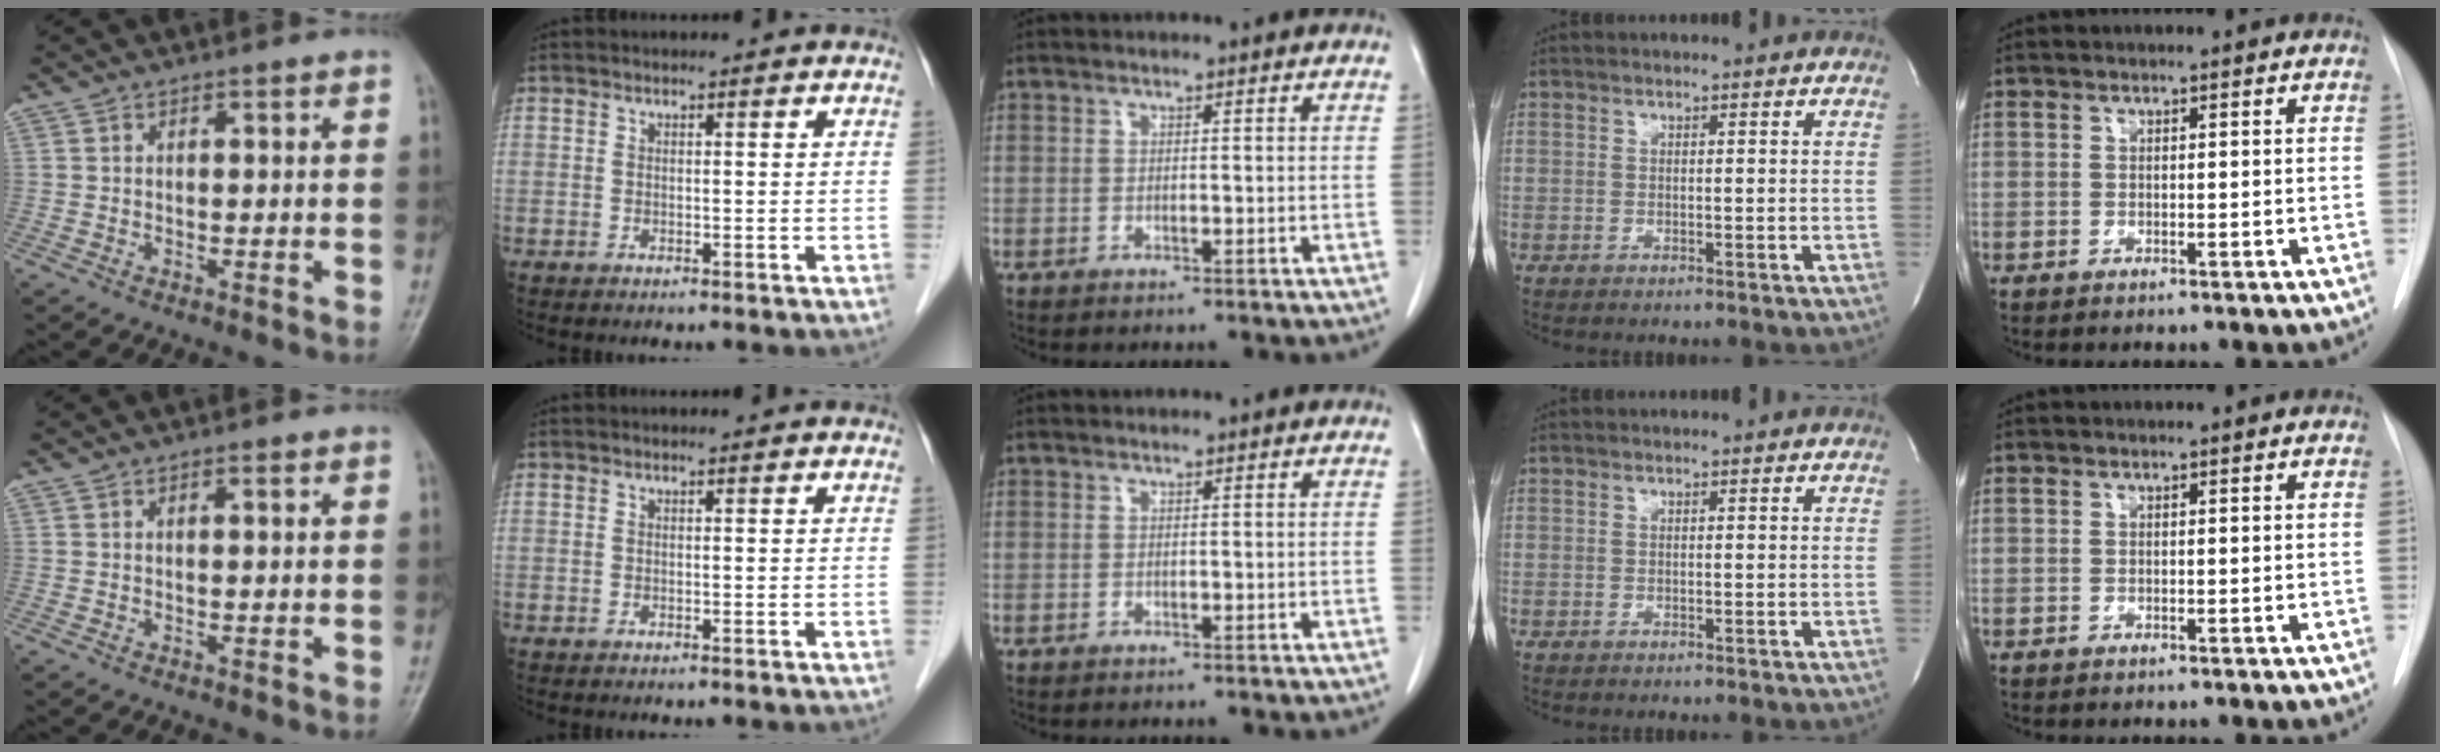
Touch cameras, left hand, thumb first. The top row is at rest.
{"thumb": {"total": 0.8, "force": [0.4, 0.2, 0.7], "torque": [-0.012, 0.000, 0.005]}, "index": {"total": 0.5, "force": [0.5, 0.1, 0.2], "torque": [-0.006, 0.005, 0.008]}}